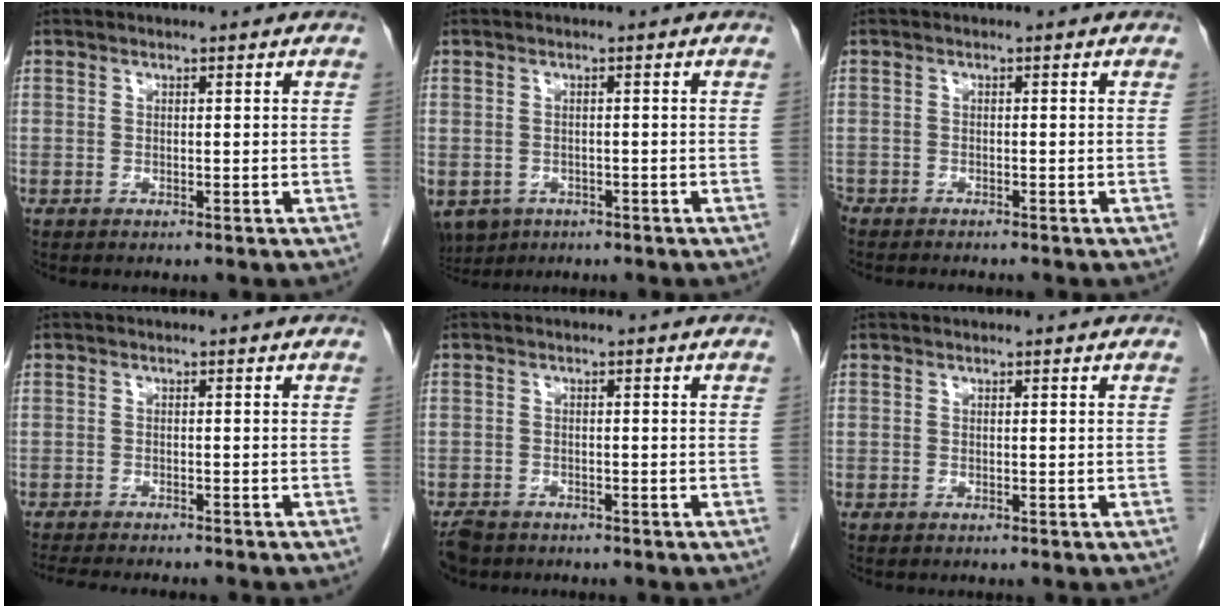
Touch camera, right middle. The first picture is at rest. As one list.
[{"total": 6.8, "force": [-4.0, 5.0, 2.3], "torque": [-0.052, -0.004, -0.059]}, {"total": 4.0, "force": [-3.8, 0.6, 1.2], "torque": [-0.014, -0.009, -0.060]}, {"total": 9.8, "force": [-8.7, 1.2, 4.3], "torque": [-0.056, -0.015, -0.119]}, {"total": 4.2, "force": [-3.4, 2.2, 1.0], "torque": [-0.022, -0.004, -0.057]}, {"total": 0.0}]